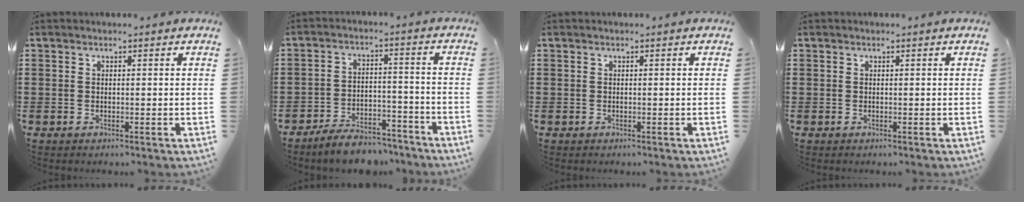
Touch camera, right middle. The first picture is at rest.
{"total": 6.5, "force": [-6.2, 1.3, 1.7], "torque": [-0.026, 0.015, -0.117]}
{"total": 0.0}
{"total": 0.0}